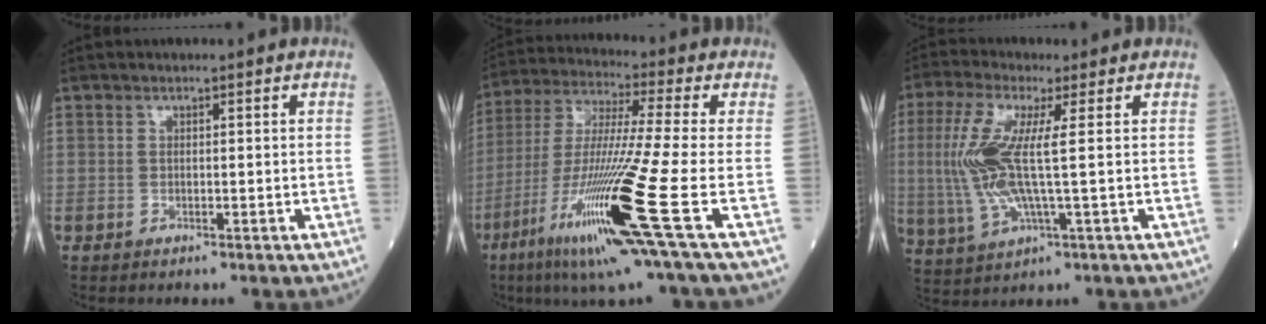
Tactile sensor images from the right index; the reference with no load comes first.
{"total": 19.5, "force": [-8.0, -1.6, 17.8], "torque": [-0.357, -0.043, -0.157]}
{"total": 10.4, "force": [0.8, 1.4, 10.3], "torque": [-0.247, 0.000, 0.014]}